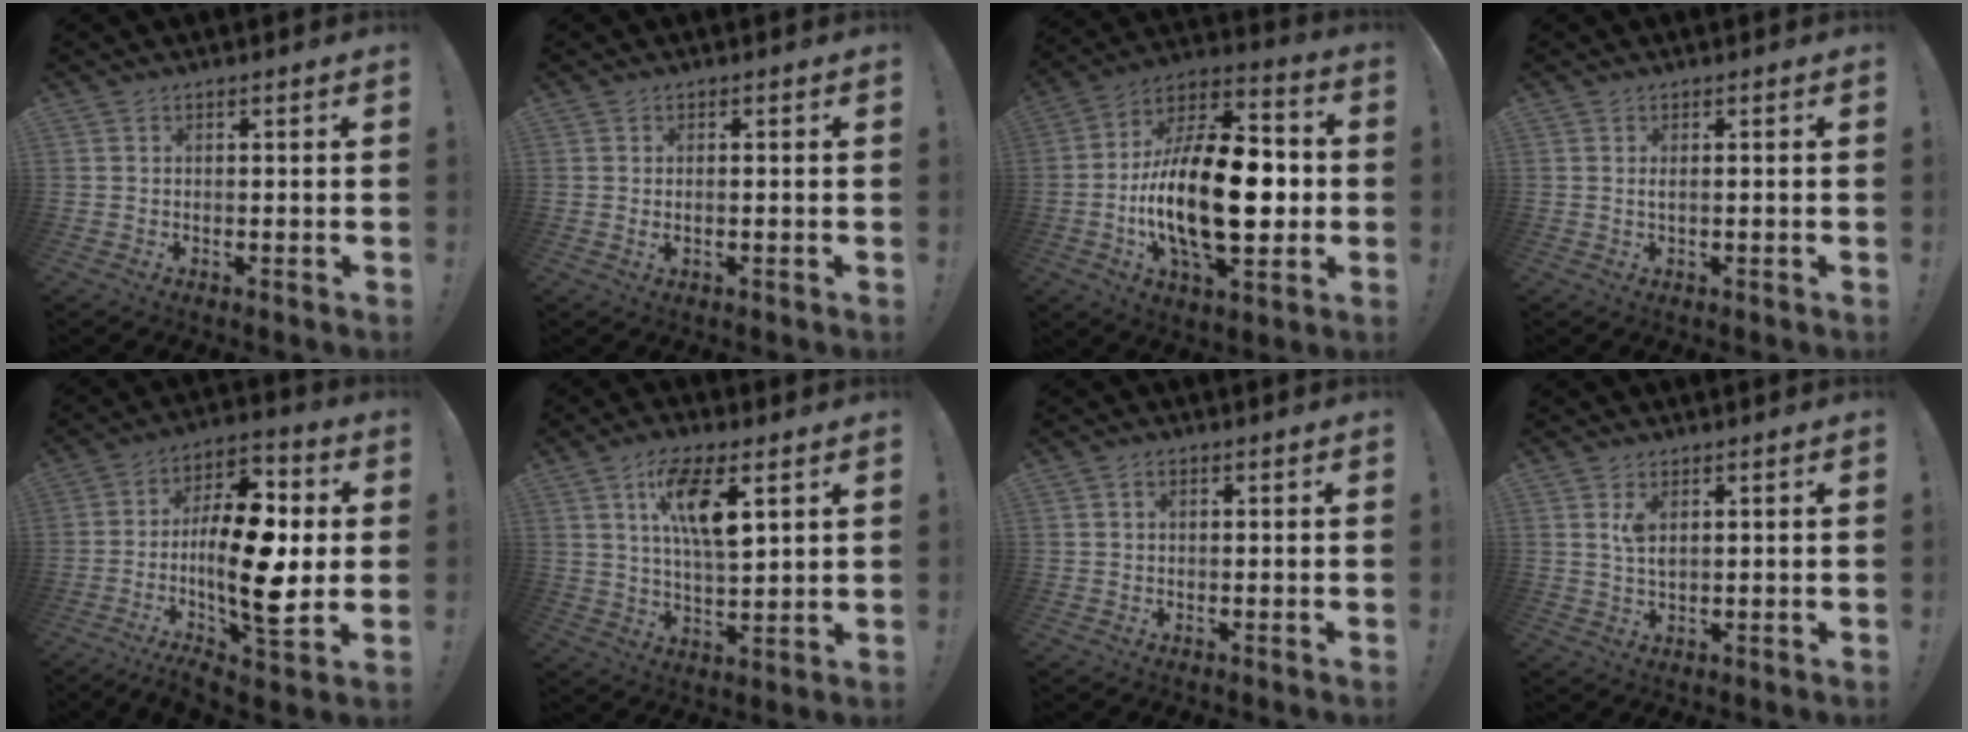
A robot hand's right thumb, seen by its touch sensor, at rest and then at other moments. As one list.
[{"total": 1.0, "force": [-0.3, -0.1, 0.9], "torque": [-0.015, -0.002, -0.007]}, {"total": 25.4, "force": [-3.4, 11.5, 22.4], "torque": [-0.413, 0.004, -0.056]}, {"total": 1.1, "force": [0.0, -0.2, 1.0], "torque": [-0.017, -0.002, -0.002]}, {"total": 18.9, "force": [-1.7, 6.9, 17.5], "torque": [-0.322, -0.001, -0.031]}, {"total": 12.7, "force": [5.3, 4.7, 10.5], "torque": [-0.182, -0.009, 0.092]}, {"total": 1.1, "force": [0.4, 0.7, 0.7], "torque": [-0.007, 0.000, 0.007]}, {"total": 3.5, "force": [1.5, 1.4, 2.9], "torque": [-0.051, -0.002, 0.024]}]